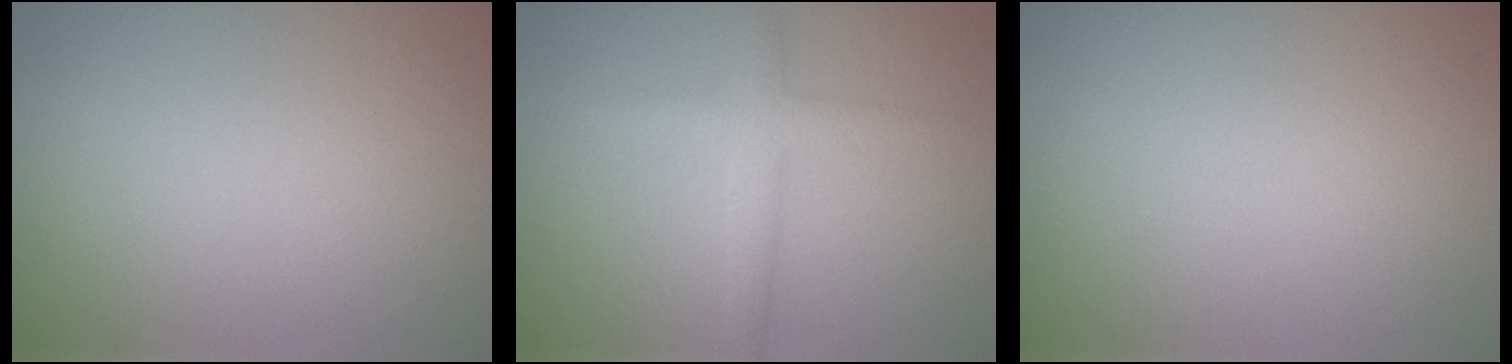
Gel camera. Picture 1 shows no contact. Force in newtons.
{"total": 2.3, "press": 2.3, "slide": 0.2}
{"total": 0.0}